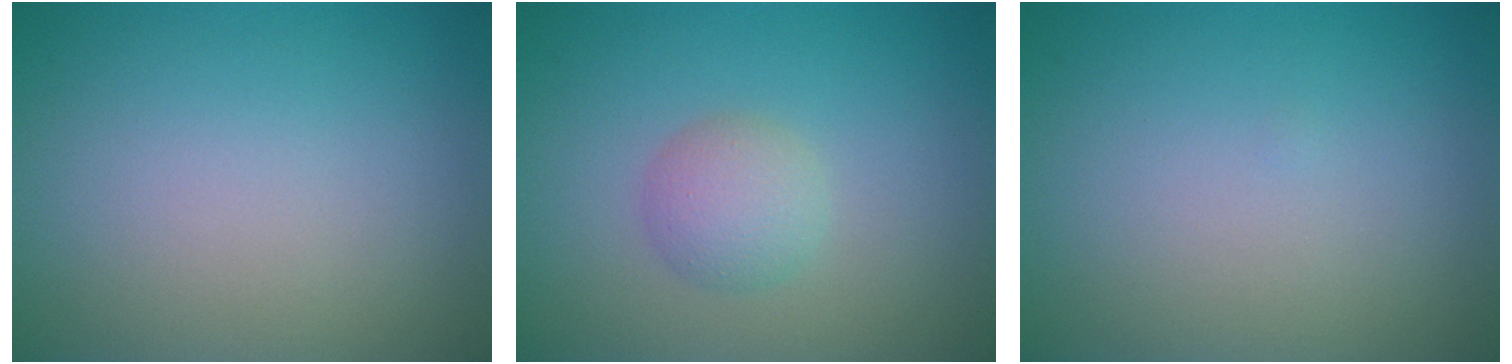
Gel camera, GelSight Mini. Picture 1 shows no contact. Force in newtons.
{"total": 2.4, "press": 2.4, "slide": 0.1}
{"total": 0.0}